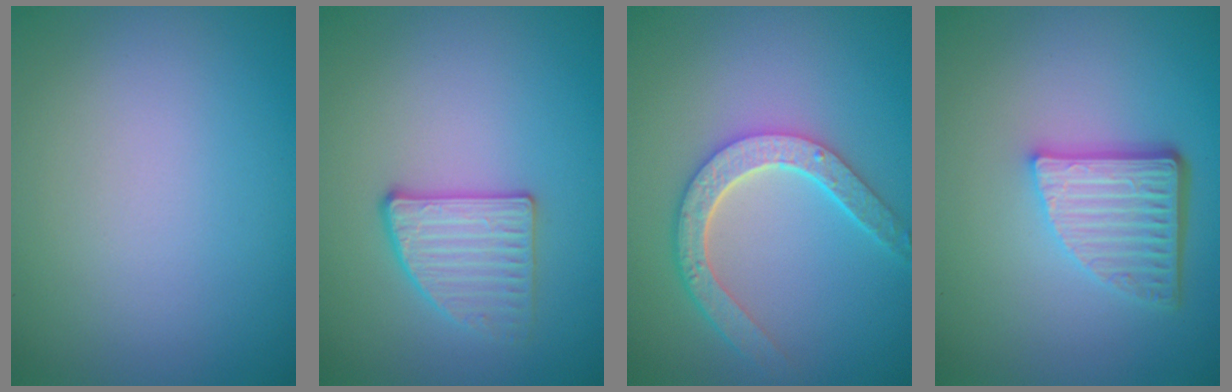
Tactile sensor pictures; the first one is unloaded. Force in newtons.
{"total": 2.8, "press": 2.7, "slide": 0.6}
{"total": 5.0, "press": 4.1, "slide": 3.0}
{"total": 5.0, "press": 3.6, "slide": 3.6}